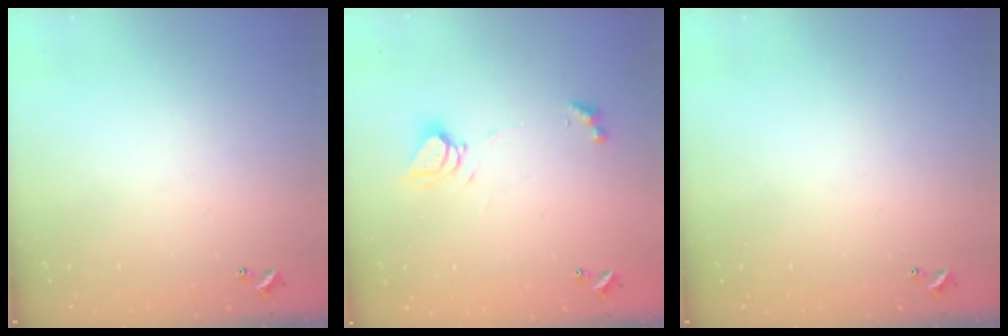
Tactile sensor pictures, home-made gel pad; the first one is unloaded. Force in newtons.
{"total": 7.1, "press": 7.1, "slide": 0.8}
{"total": 0.0}